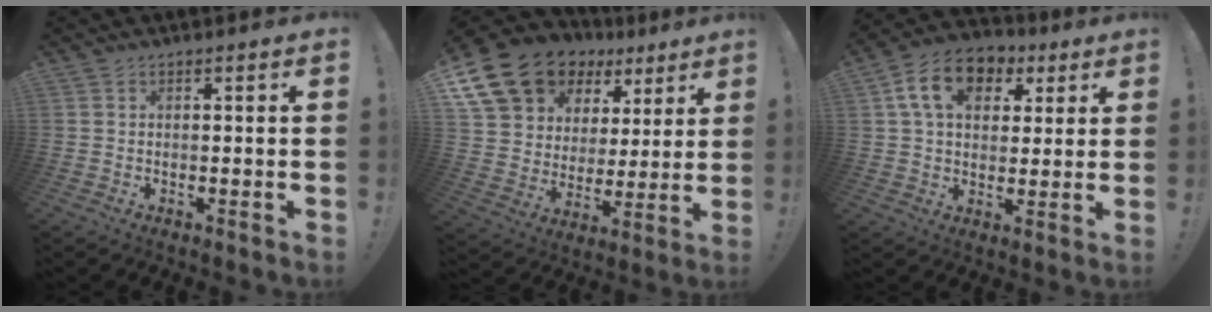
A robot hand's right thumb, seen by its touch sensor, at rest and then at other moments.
{"total": 18.6, "force": [11.6, 12.3, 7.8], "torque": [-0.137, -0.064, 0.229]}
{"total": 14.0, "force": [5.3, 9.9, 8.4], "torque": [-0.132, -0.005, 0.101]}